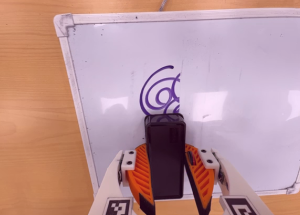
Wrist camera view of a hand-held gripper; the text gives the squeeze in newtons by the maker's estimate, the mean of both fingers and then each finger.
{"total": 9.7, "left": 9.9, "right": 9.5}